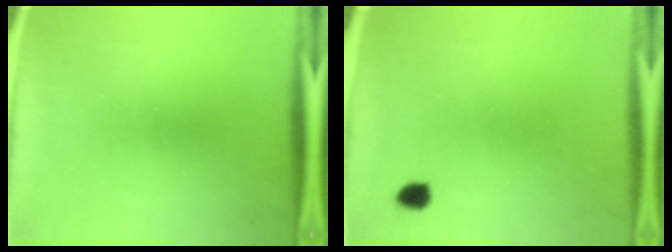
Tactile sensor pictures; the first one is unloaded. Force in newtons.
{"total": 1.9}